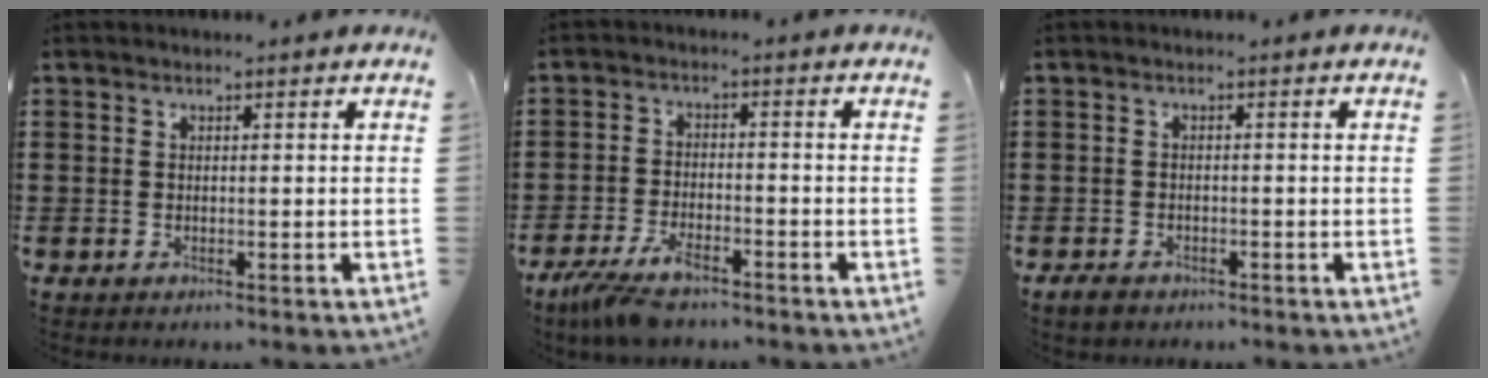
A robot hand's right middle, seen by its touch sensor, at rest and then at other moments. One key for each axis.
{"total": 5.6, "fx": -4.4, "fy": 1.4, "fz": 3.2, "tx": -0.087, "ty": -0.012, "tz": -0.090}
{"total": 1.2, "fx": -1.0, "fy": 0.7, "fz": 0.4, "tx": -0.018, "ty": -0.002, "tz": -0.024}